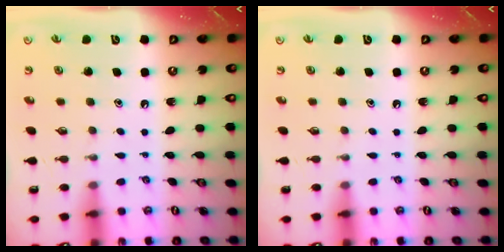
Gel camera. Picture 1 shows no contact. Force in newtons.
{"total": 0.0}